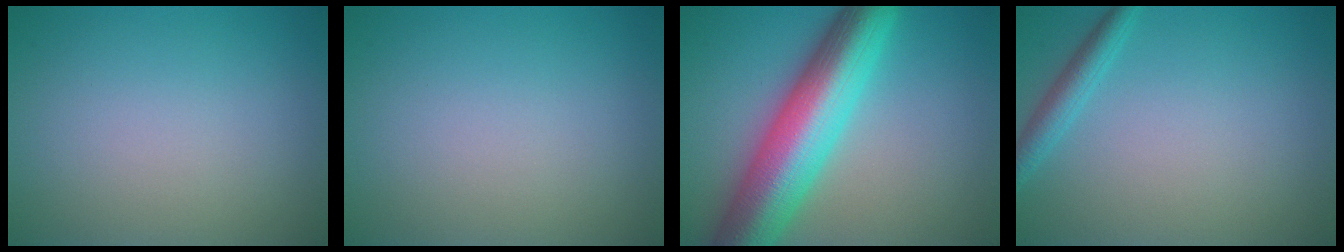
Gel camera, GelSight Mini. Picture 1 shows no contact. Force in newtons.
{"total": 0.0}
{"total": 11.2, "press": 11.2, "slide": 0.3}
{"total": 2.1, "press": 2.1, "slide": 0.1}